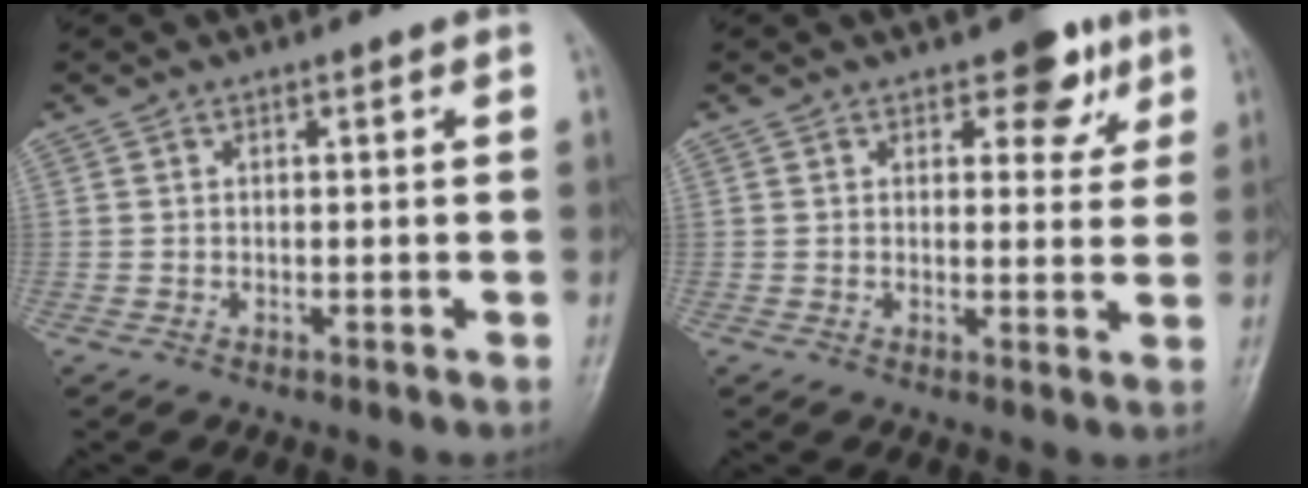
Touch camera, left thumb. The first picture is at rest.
{"total": 6.0, "force": [3.4, 3.5, 3.5], "torque": [-0.009, -0.014, 0.041]}